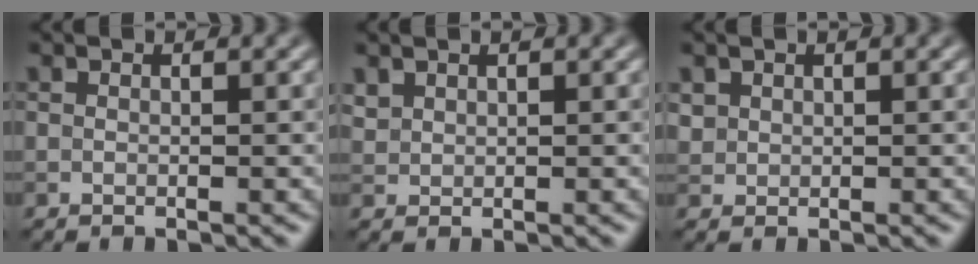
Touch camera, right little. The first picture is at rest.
{"total": 1.1, "force": [0.9, 0.5, 0.2], "torque": [-0.009, 0.001, 0.024]}
{"total": 1.0, "force": [0.5, 0.8, 0.1], "torque": [-0.001, -0.003, 0.016]}